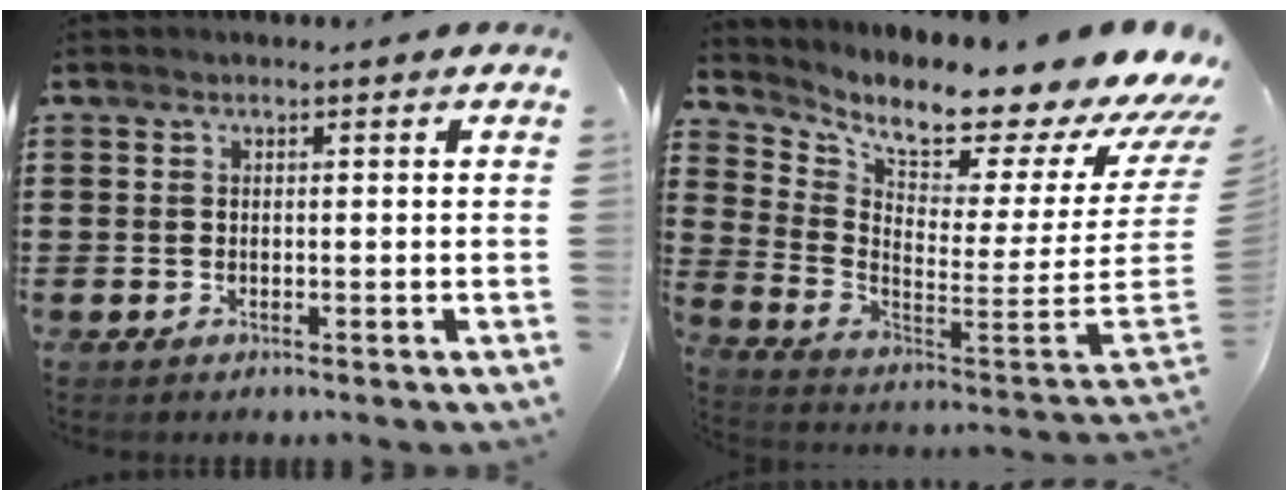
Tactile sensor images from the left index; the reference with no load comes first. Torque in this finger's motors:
{"motor_torque": [1.12, 1.02, 1.05, 0.21]}